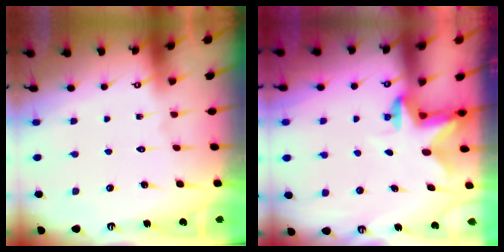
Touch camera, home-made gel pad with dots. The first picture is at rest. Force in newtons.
{"total": 2.7, "press": 2.6, "slide": 0.6}